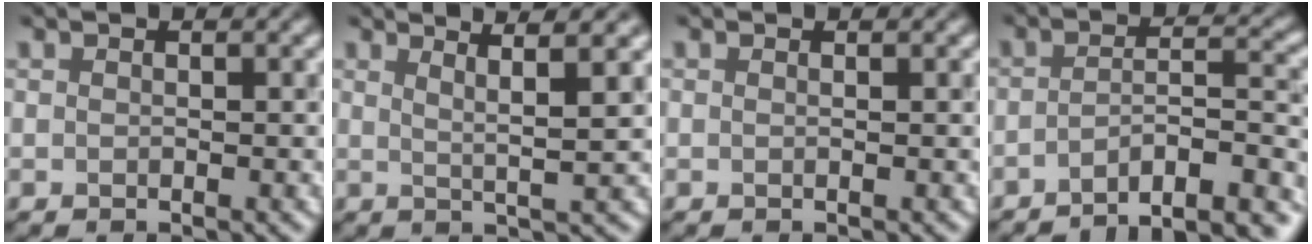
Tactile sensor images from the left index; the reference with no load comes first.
{"total": 4.1, "force": [2.5, 0.2, 3.3], "torque": [-0.063, 0.013, 0.043]}
{"total": 0.8, "force": [0.3, 0.5, 0.6], "torque": [0.003, 0.000, -0.014]}
{"total": 9.1, "force": [-7.2, 2.1, 5.2], "torque": [-0.061, 0.010, -0.084]}